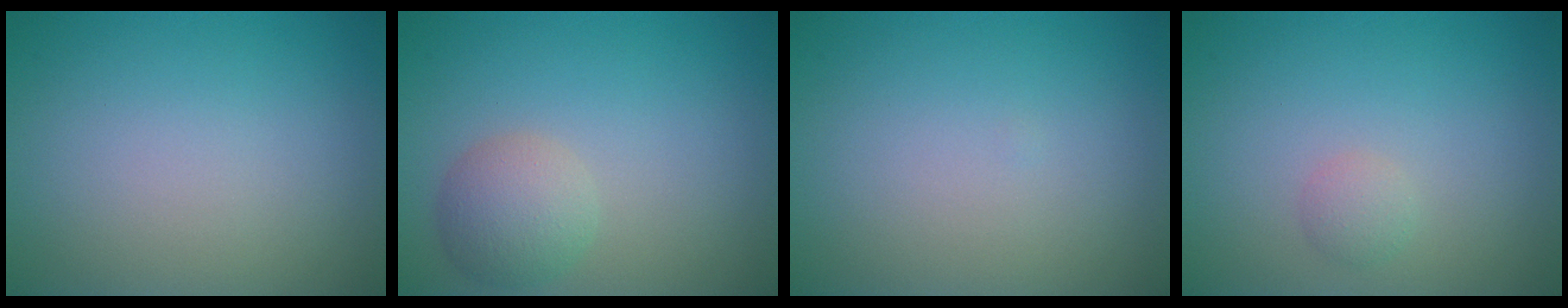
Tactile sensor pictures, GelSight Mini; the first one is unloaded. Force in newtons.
{"total": 3.2, "press": 3.2, "slide": 0.1}
{"total": 0.0}
{"total": 1.1, "press": 1.1, "slide": 0.0}